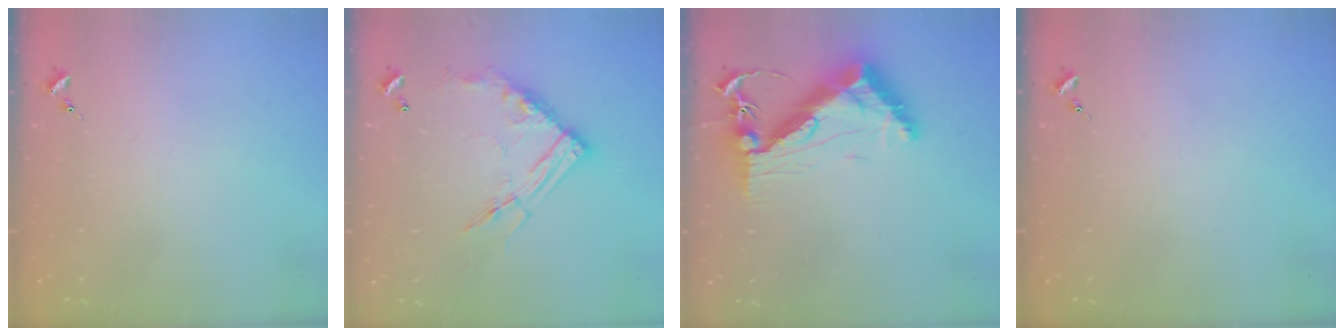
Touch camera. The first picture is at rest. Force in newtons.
{"total": 15.2, "press": 15.1, "slide": 1.7}
{"total": 13.5, "press": 13.4, "slide": 1.2}
{"total": 0.0}